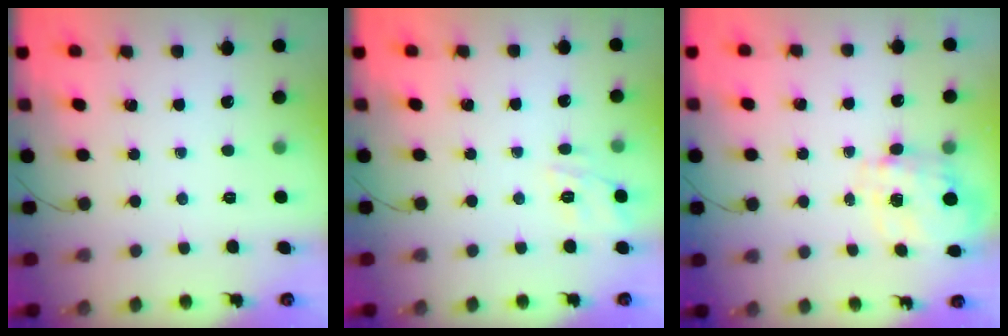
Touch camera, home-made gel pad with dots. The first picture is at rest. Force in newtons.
{"total": 11.4, "press": 11.4, "slide": 1.0}
{"total": 3.5, "press": 3.4, "slide": 1.0}